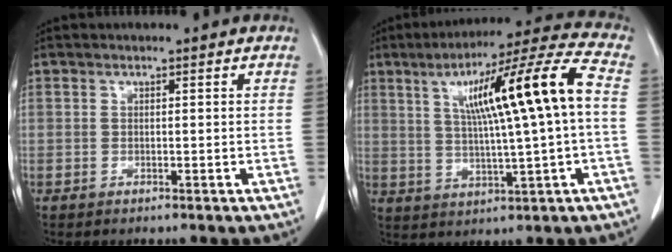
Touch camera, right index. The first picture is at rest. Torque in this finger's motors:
{"motor_torque": [1.68, 0.31, 0.78, 0.21]}